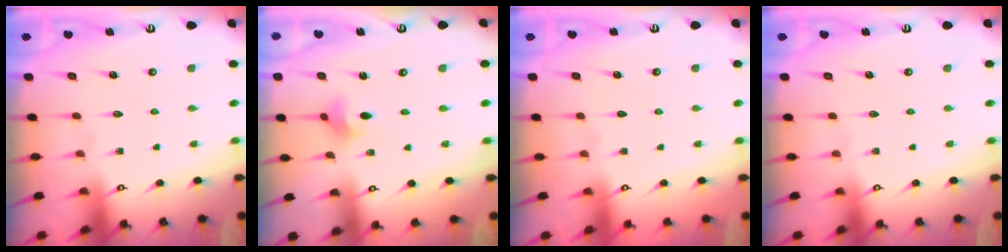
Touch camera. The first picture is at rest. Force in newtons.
{"total": 3.7, "press": 3.6, "slide": 0.8}
{"total": 0.0}
{"total": 0.0}